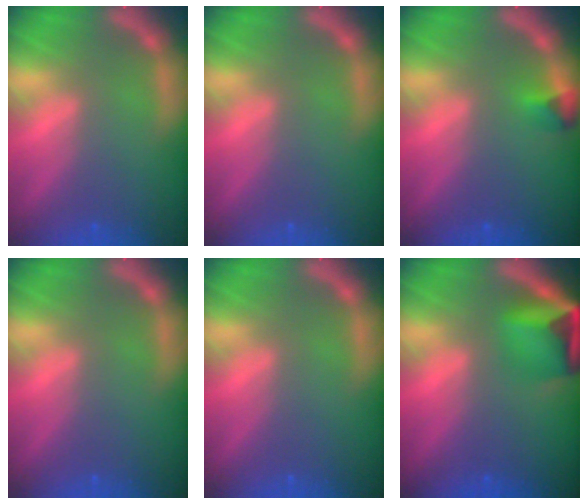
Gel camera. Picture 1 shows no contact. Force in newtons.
{"total": 0.0}
{"total": 1.4}
{"total": 0.0}
{"total": 0.0}
{"total": 6.4}